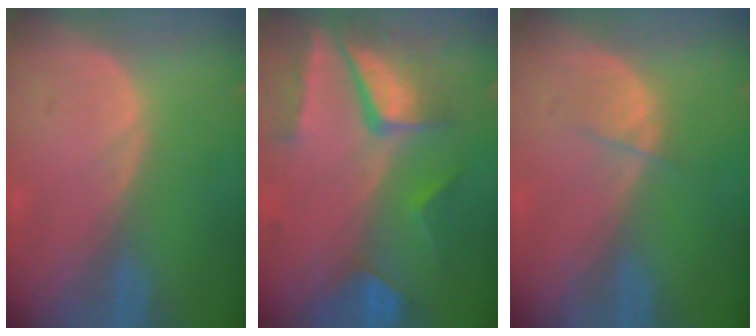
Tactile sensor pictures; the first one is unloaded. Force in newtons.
{"total": 10.3, "press": 8.8, "slide": 5.4}
{"total": 1.9, "press": 1.9, "slide": 0.4}